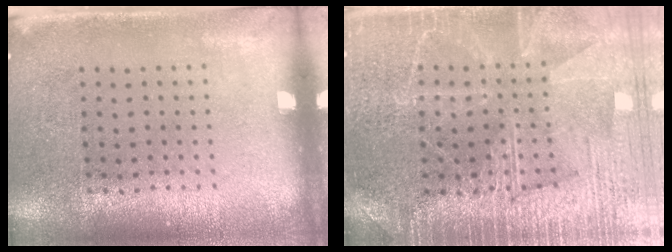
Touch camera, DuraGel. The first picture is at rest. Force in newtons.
{"total": 3.7, "press": 3.7, "slide": 0.5}